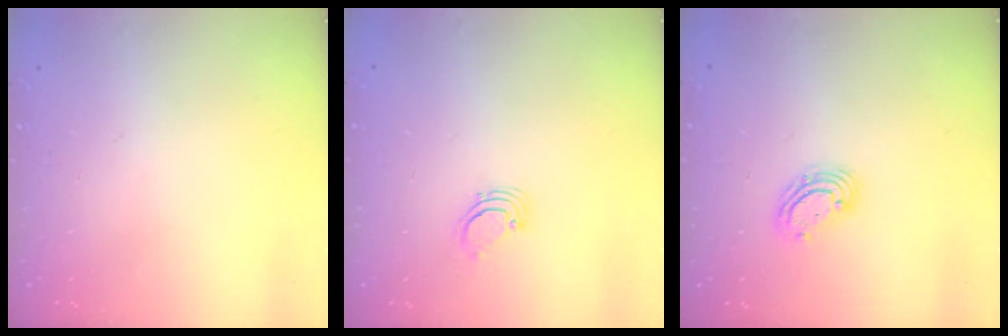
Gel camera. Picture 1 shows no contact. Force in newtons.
{"total": 1.9, "press": 1.9, "slide": 0.1}
{"total": 6.2, "press": 6.1, "slide": 1.0}